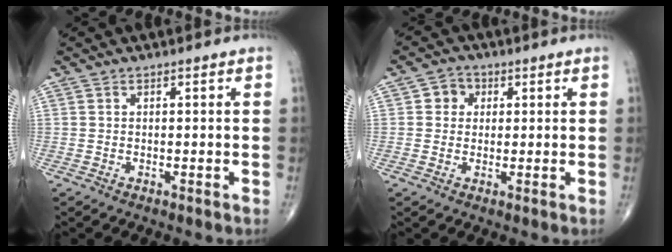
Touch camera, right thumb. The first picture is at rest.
{"total": 3.5, "force": [0.8, 3.1, 1.3], "torque": [0.003, 0.005, 0.006]}